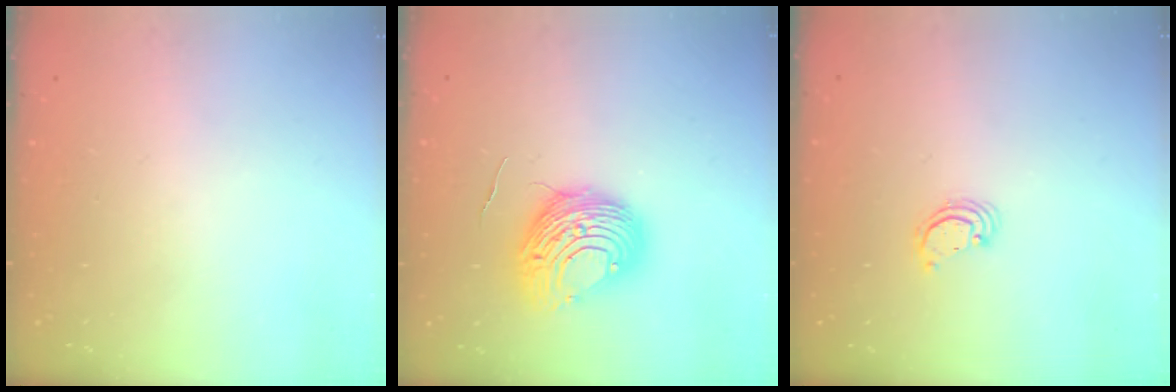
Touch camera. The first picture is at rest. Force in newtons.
{"total": 11.2, "press": 11.2, "slide": 1.2}
{"total": 2.2, "press": 2.2, "slide": 0.2}